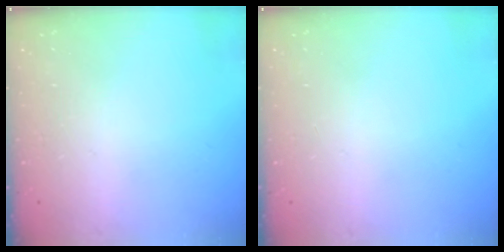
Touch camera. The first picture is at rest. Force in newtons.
{"total": 0.0}